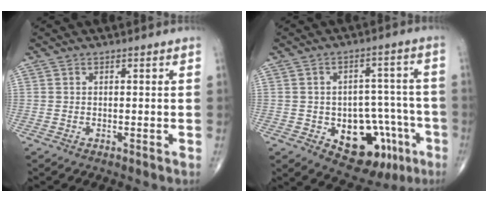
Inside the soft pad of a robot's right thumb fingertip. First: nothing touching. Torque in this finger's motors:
{"motor_torque": [3.44, 1.57, 0.62, -0.83, 0.19]}